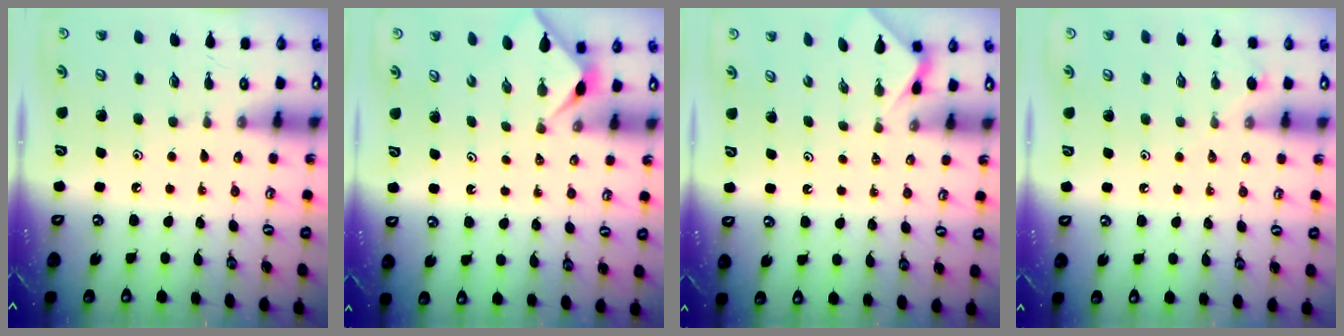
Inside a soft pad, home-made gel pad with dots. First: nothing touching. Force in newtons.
{"total": 3.8, "press": 3.8, "slide": 0.7}
{"total": 1.9, "press": 1.9, "slide": 0.3}
{"total": 3.6, "press": 3.6, "slide": 0.7}